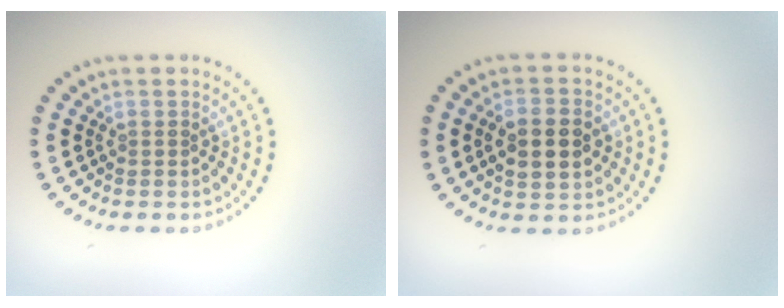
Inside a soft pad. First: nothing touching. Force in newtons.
{"total": 4.5, "press": 4.5, "slide": 0.2}